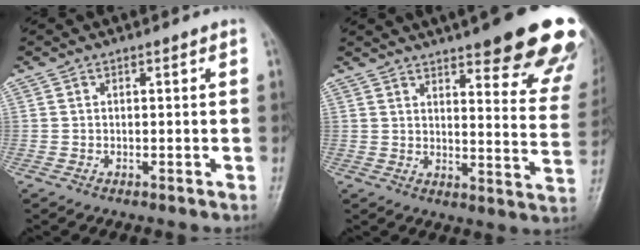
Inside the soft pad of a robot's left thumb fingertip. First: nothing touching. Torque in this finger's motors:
{"motor_torque": [2.18, 1.99, 1.38, -1.39, 0.20]}